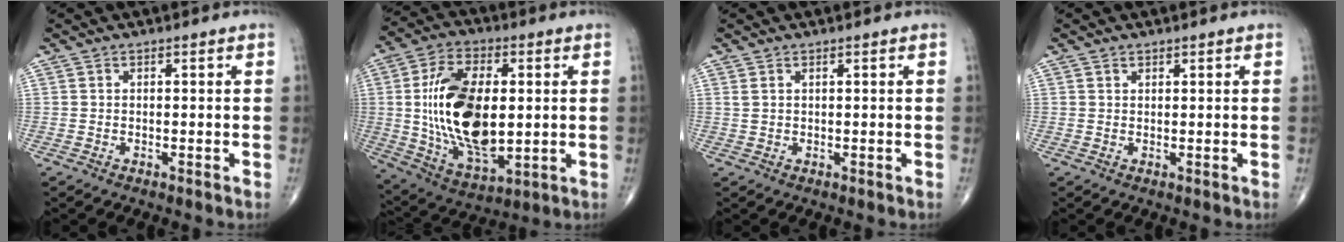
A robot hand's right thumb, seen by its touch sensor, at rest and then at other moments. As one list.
[{"total": 21.1, "force": [1.1, 11.2, 17.8], "torque": [-0.320, -0.010, 0.030]}, {"total": 1.0, "force": [0.5, 0.4, 0.7], "torque": [-0.015, 0.007, 0.015]}, {"total": 0.5, "force": [0.5, 0.2, -0.1], "torque": [0.008, -0.004, 0.005]}]